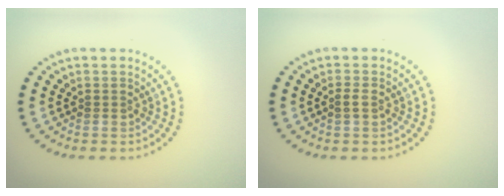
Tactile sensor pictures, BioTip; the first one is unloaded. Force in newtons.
{"total": 0.7, "press": 0.7, "slide": 0.1}